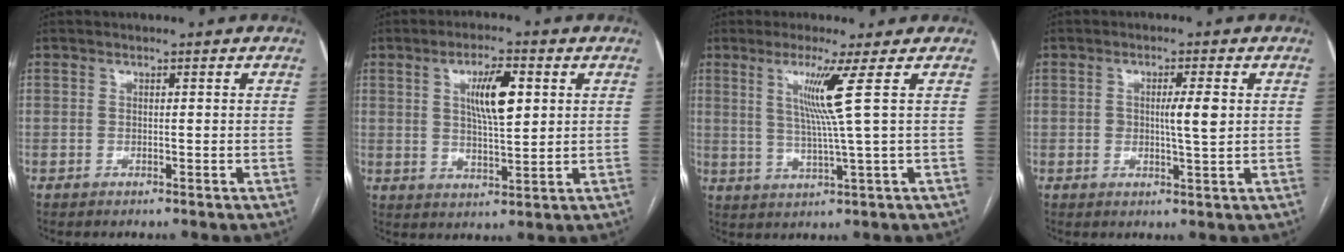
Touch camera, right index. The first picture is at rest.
{"total": 7.8, "force": [2.3, 1.9, 7.2], "torque": [-0.126, 0.004, 0.043]}
{"total": 6.6, "force": [2.3, -2.5, 5.6], "torque": [-0.112, -0.014, 0.052]}
{"total": 4.0, "force": [0.5, 0.4, 3.9], "torque": [-0.064, -0.003, 0.007]}